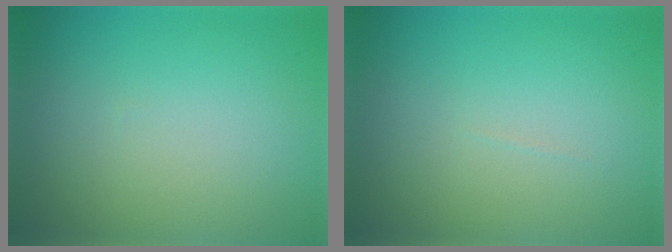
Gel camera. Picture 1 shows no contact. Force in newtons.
{"total": 0.0}